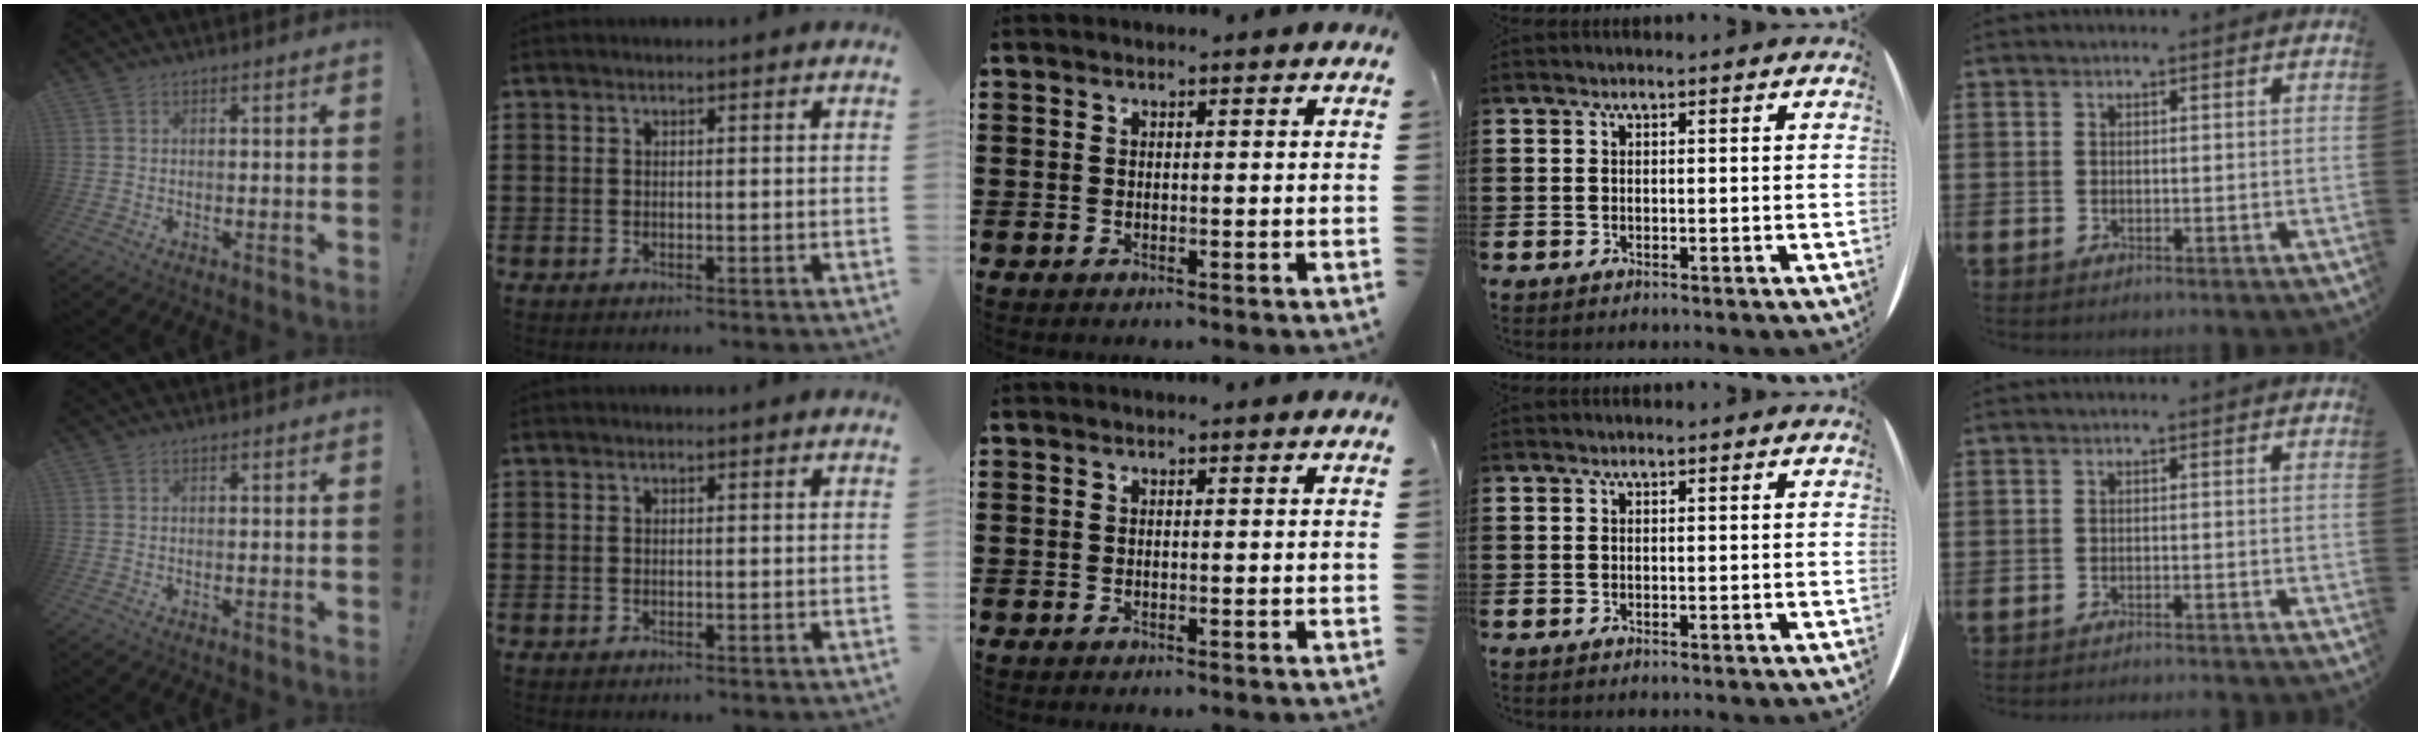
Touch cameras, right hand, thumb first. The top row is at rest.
{"little": {"total": 0.9, "force": [-0.9, -0.2, 0.0], "torque": [0.001, 0.001, -0.019]}}